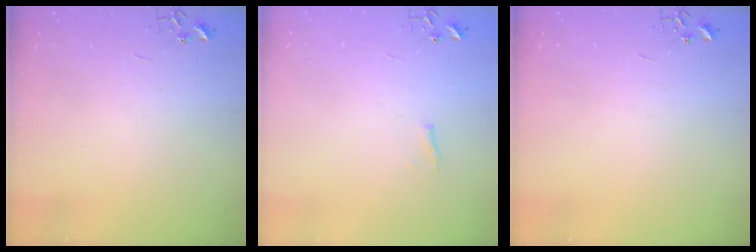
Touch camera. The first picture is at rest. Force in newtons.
{"total": 4.7, "press": 4.6, "slide": 0.6}
{"total": 0.0}